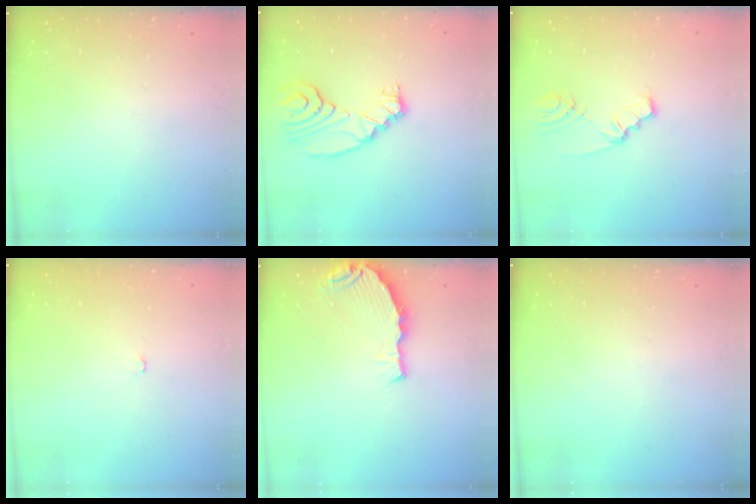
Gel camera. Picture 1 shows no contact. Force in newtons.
{"total": 9.8, "press": 9.7, "slide": 0.9}
{"total": 2.5, "press": 2.5, "slide": 0.4}
{"total": 2.0, "press": 2.0, "slide": 0.3}
{"total": 7.3, "press": 6.2, "slide": 3.8}
{"total": 0.0}